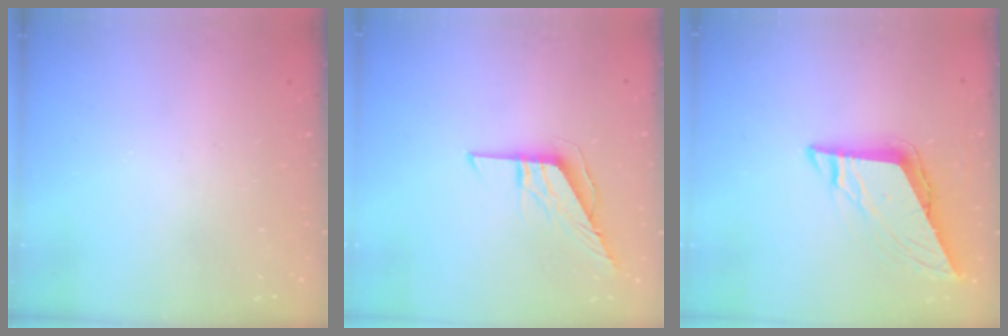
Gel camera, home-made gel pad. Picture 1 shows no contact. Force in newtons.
{"total": 9.4, "press": 9.4, "slide": 0.9}
{"total": 8.7, "press": 8.6, "slide": 0.7}